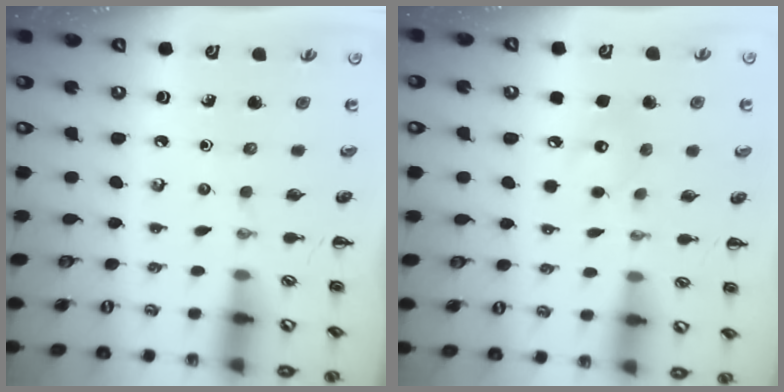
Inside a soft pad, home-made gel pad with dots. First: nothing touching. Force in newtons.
{"total": 6.3, "press": 6.2, "slide": 1.1}